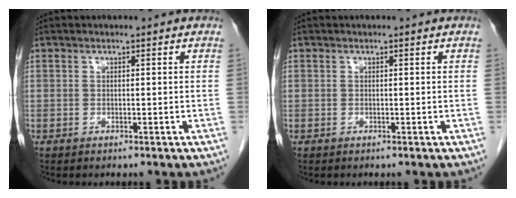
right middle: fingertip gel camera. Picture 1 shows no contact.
{"total": 0.0}